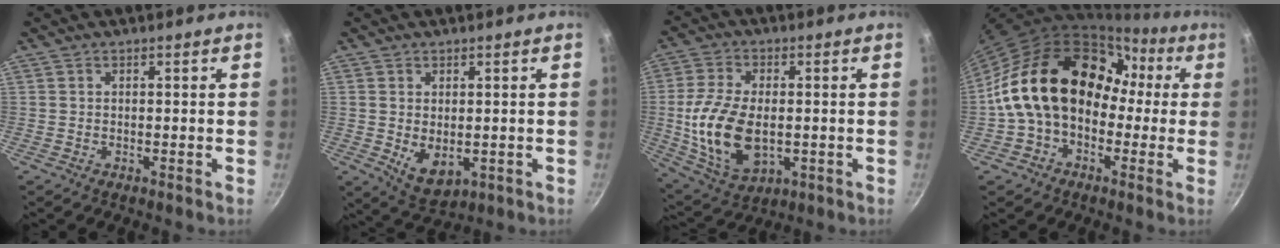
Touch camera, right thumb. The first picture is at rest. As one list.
[{"total": 6.3, "force": [-0.4, 4.0, 4.9], "torque": [-0.072, -0.018, 0.009]}, {"total": 15.6, "force": [-1.3, 9.2, 12.5], "torque": [-0.238, -0.004, -0.013]}, {"total": 19.7, "force": [0.6, 14.3, 13.5], "torque": [-0.194, 0.060, 0.002]}]